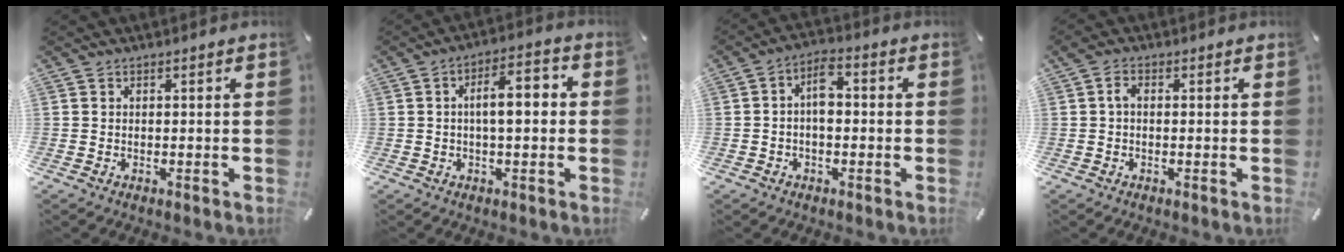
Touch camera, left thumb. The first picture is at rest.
{"total": 8.0, "force": [0.1, 3.3, 7.2], "torque": [-0.110, 0.009, -0.006]}
{"total": 5.9, "force": [-0.4, 3.4, 4.8], "torque": [-0.088, 0.019, -0.007]}
{"total": 2.3, "force": [0.1, 1.4, 1.8], "torque": [-0.037, 0.008, 0.000]}